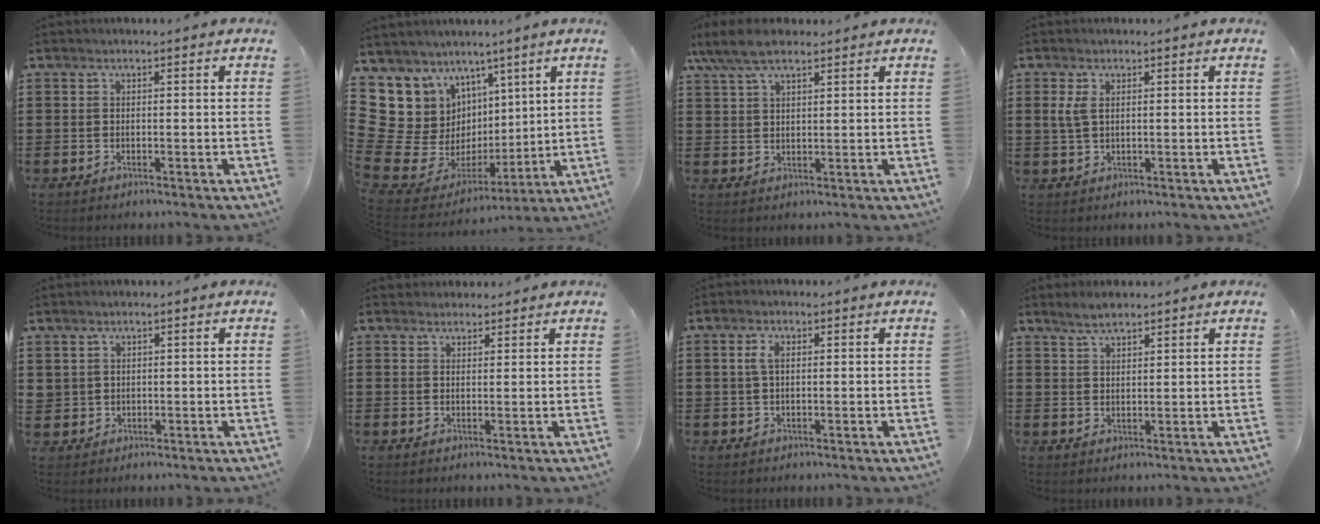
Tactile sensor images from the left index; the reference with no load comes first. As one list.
[{"total": 12.7, "force": [3.5, 11.8, 2.8], "torque": [-0.111, -0.051, 0.093]}, {"total": 6.7, "force": [4.8, 2.3, 4.0], "torque": [-0.097, -0.003, 0.088]}, {"total": 2.7, "force": [0.6, 1.3, 2.3], "torque": [-0.057, 0.004, 0.008]}, {"total": 1.4, "force": [0.7, 1.1, 0.2], "torque": [-0.008, 0.004, 0.014]}, {"total": 1.9, "force": [1.7, 0.8, -0.1], "torque": [-0.003, 0.005, 0.035]}, {"total": 2.5, "force": [0.5, 1.1, 2.2], "torque": [-0.055, 0.004, 0.005]}, {"total": 2.8, "force": [2.4, 0.8, 1.2], "torque": [-0.030, 0.005, 0.045]}]